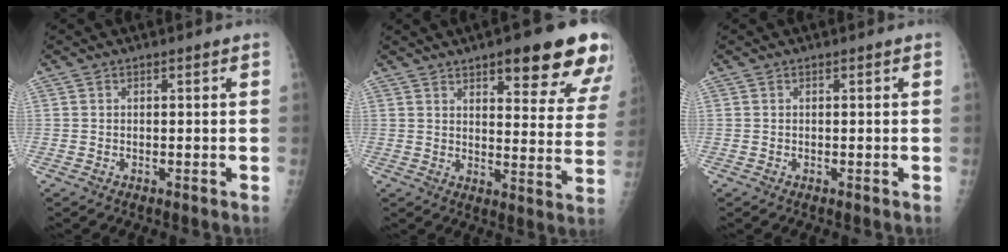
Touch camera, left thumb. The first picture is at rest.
{"total": 18.6, "force": [11.3, 5.4, 13.8], "torque": [-0.137, -0.048, 0.141]}
{"total": 0.0}